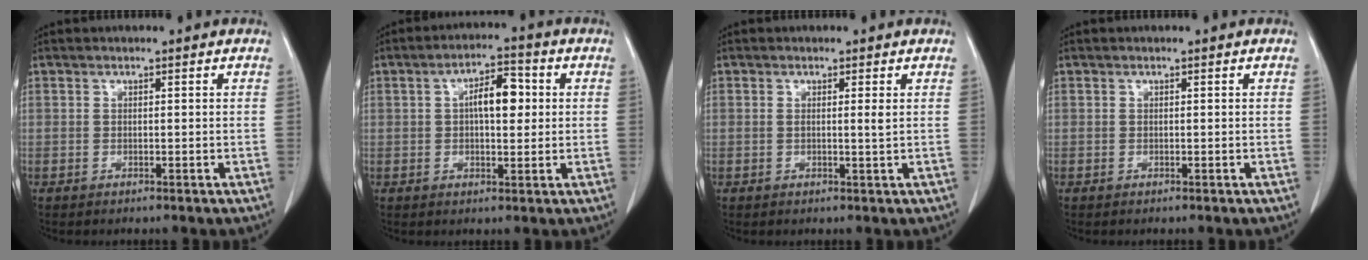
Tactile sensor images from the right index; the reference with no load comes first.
{"total": 6.5, "force": [1.1, 2.6, 5.9], "torque": [-0.095, 0.017, 0.015]}
{"total": 1.3, "force": [0.3, -0.2, 1.3], "torque": [-0.024, -0.003, 0.004]}
{"total": 0.0}